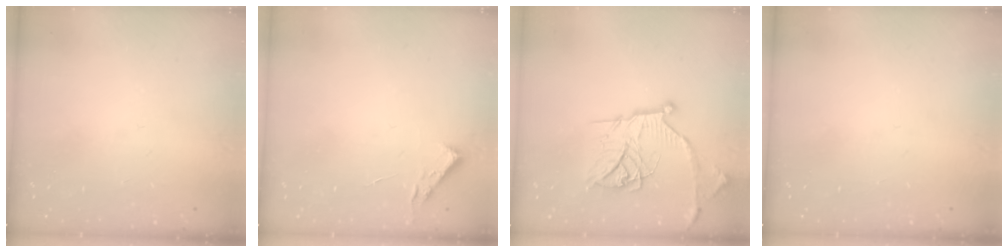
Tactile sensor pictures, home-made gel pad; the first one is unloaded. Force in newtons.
{"total": 2.7, "press": 2.7, "slide": 0.4}
{"total": 19.1, "press": 19.0, "slide": 1.7}
{"total": 0.0}